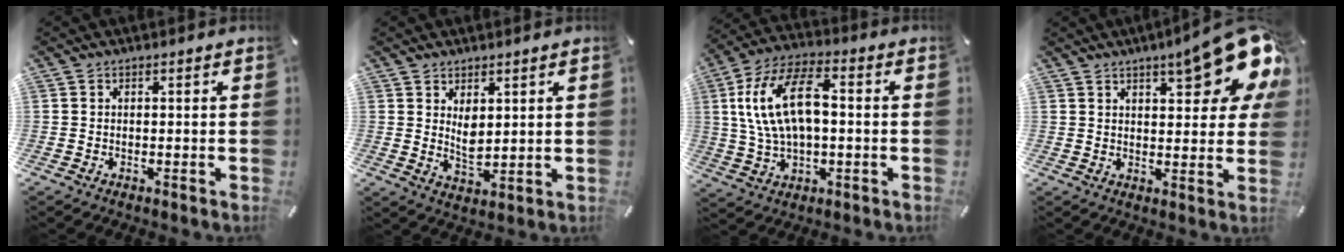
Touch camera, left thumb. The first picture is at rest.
{"total": 4.6, "force": [2.1, 2.6, 3.2], "torque": [-0.050, -0.013, 0.037]}
{"total": 15.2, "force": [2.2, 8.6, 12.3], "torque": [-0.256, 0.016, 0.041]}
{"total": 16.8, "force": [10.2, 5.3, 12.2], "torque": [-0.161, -0.065, 0.165]}